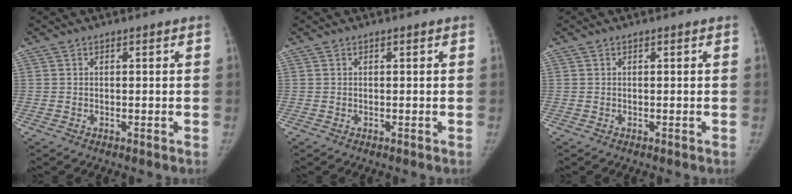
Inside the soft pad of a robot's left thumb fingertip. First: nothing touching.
{"total": 0.0}
{"total": 0.0}